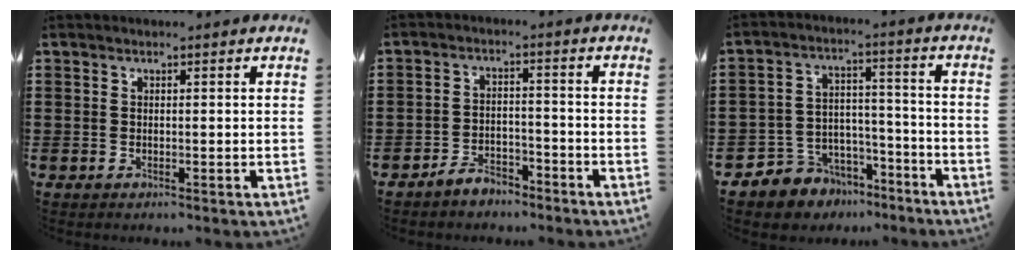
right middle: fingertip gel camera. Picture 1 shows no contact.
{"total": 3.9, "force": [-3.7, 1.1, 0.5], "torque": [-0.012, 0.007, -0.076]}
{"total": 6.0, "force": [-5.1, 3.1, -0.6], "torque": [-0.006, 0.015, -0.103]}